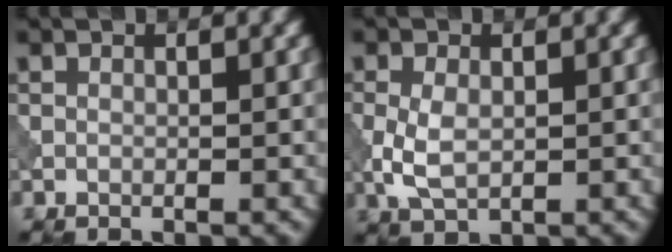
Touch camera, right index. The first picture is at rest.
{"total": 3.3, "force": [-0.3, 2.1, 2.6], "torque": [-0.065, -0.003, -0.002]}